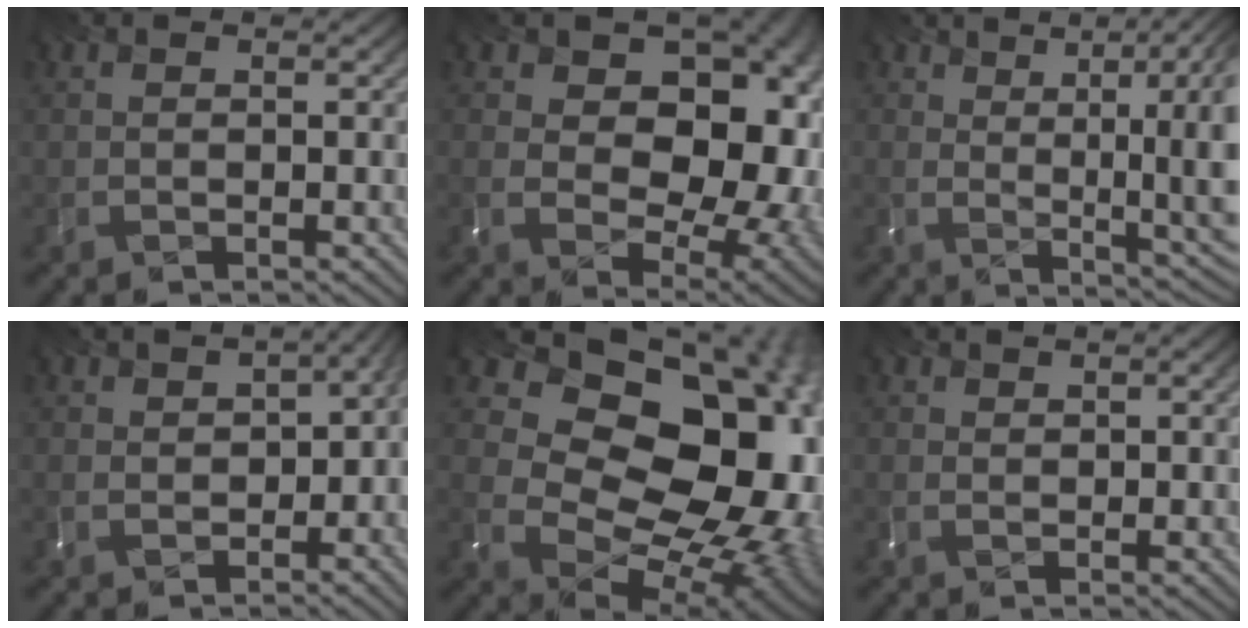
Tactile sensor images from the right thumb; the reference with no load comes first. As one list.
[{"total": 13.9, "force": [1.9, 10.4, 9.1], "torque": [-0.118, -0.009, 0.065]}, {"total": 12.1, "force": [3.4, 4.5, 10.7], "torque": [-0.159, 0.009, 0.082]}, {"total": 7.2, "force": [-0.9, 4.8, 5.3], "torque": [-0.098, -0.015, 0.019]}, {"total": 17.4, "force": [2.3, 13.5, 10.7], "torque": [-0.172, -0.019, 0.092]}, {"total": 0.7, "force": [0.7, 0.0, 0.1], "torque": [-0.016, -0.004, 0.036]}]